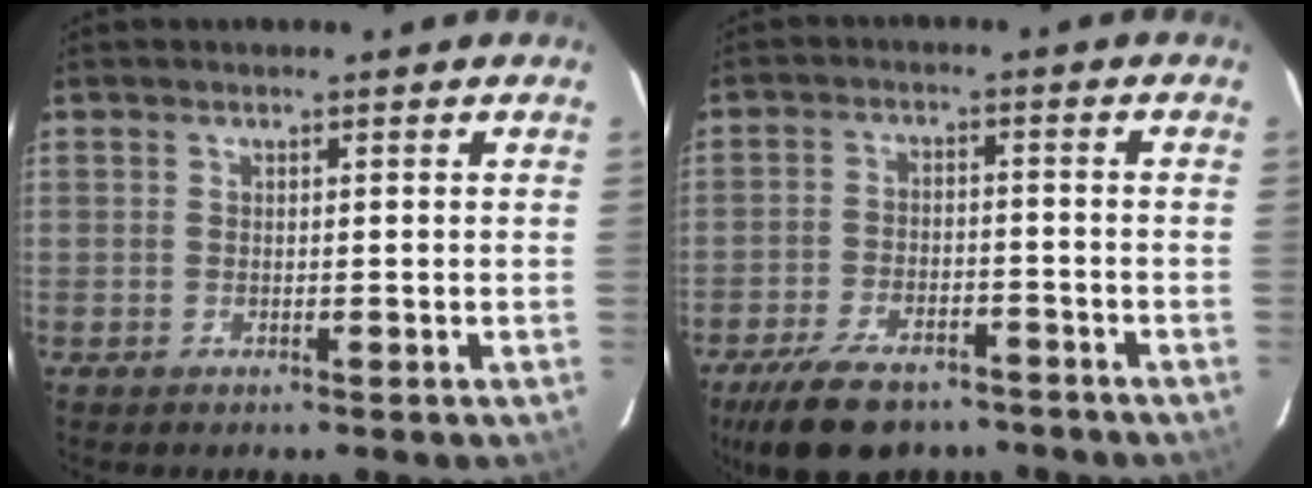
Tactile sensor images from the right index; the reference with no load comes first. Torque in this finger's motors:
{"motor_torque": [1.17, -0.97, 0.50, 0.13]}